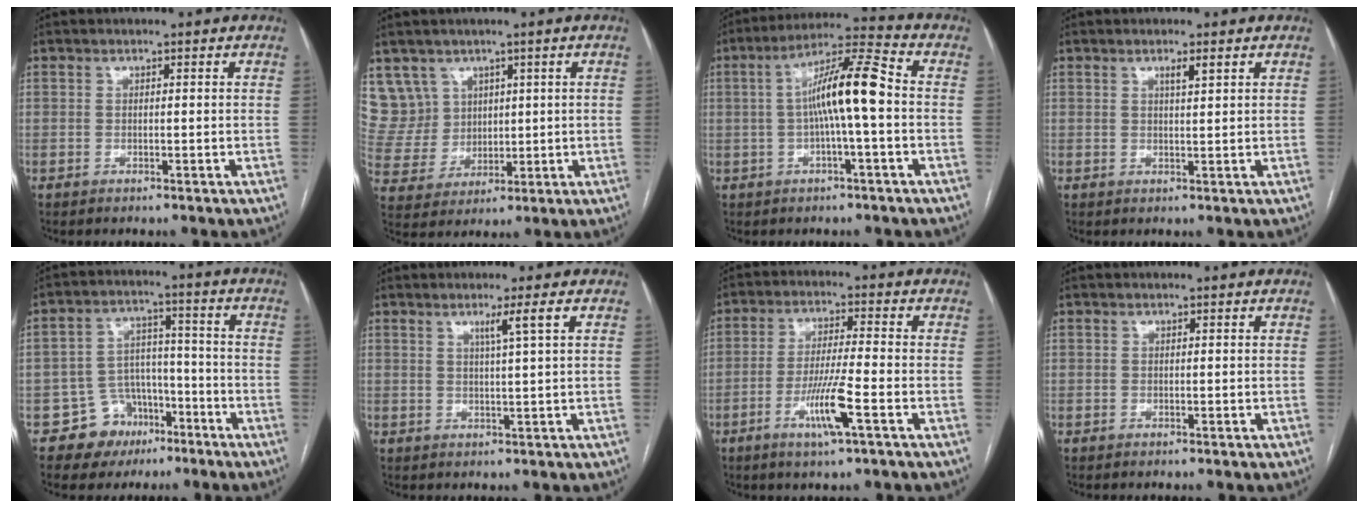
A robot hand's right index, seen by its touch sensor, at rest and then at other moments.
{"total": 8.4, "force": [4.7, 7.0, 0.2], "torque": [-0.013, 0.031, 0.110]}
{"total": 10.2, "force": [-0.3, 0.5, 10.2], "torque": [-0.181, 0.025, -0.011]}
{"total": 1.6, "force": [1.0, 0.0, 1.3], "torque": [-0.024, 0.000, 0.016]}
{"total": 8.2, "force": [-4.7, 6.6, 1.1], "torque": [-0.007, 0.031, -0.067]}
{"total": 3.3, "force": [1.4, -1.3, 2.7], "torque": [-0.047, -0.007, 0.029]}
{"total": 8.0, "force": [-3.4, -0.2, 7.2], "torque": [-0.138, -0.011, -0.064]}
{"total": 0.0}